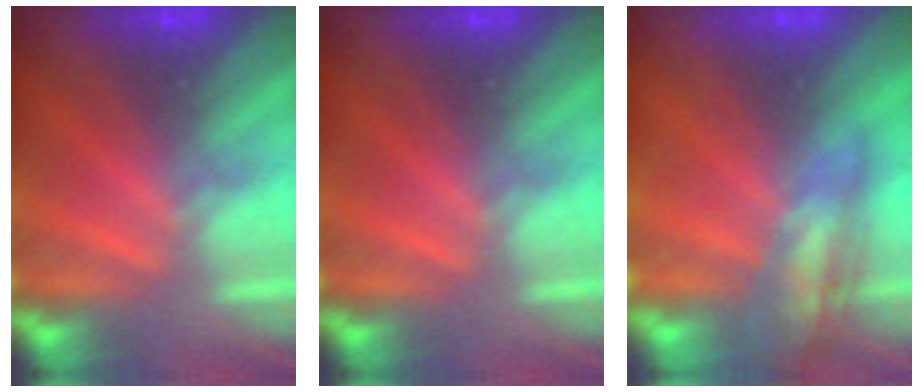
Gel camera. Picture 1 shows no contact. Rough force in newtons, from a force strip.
{"total": 0.0}
{"total": 2.4}